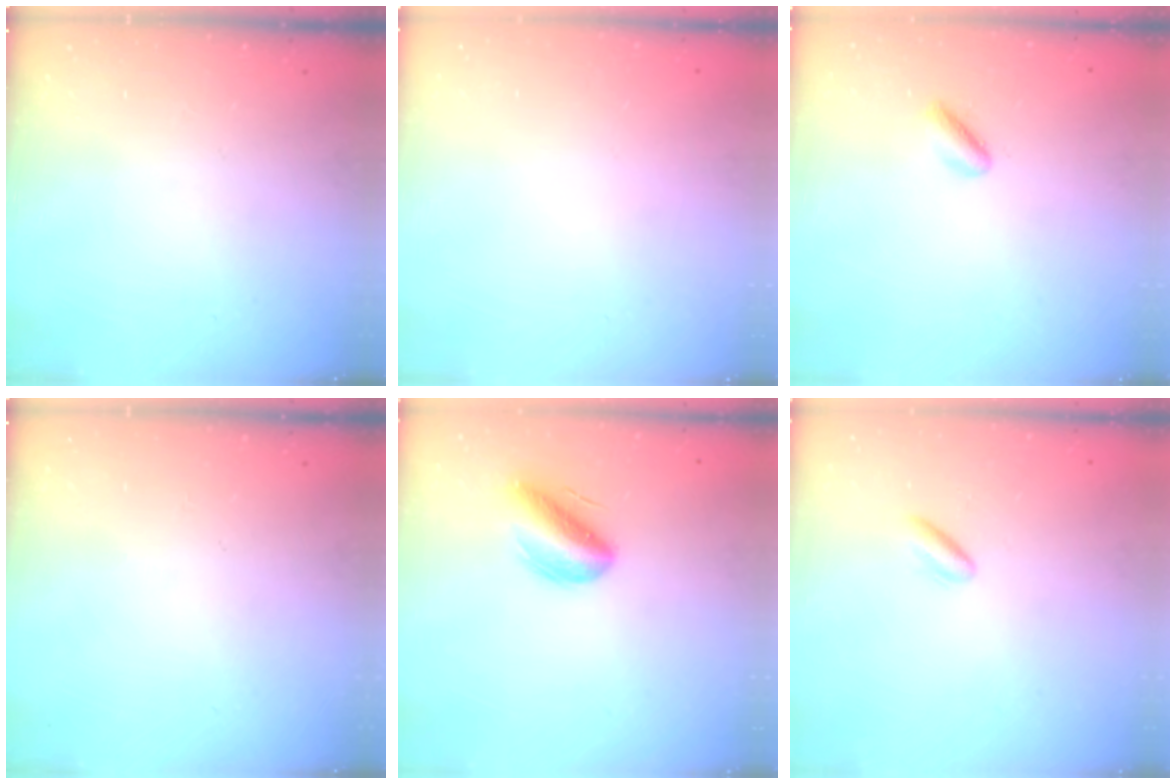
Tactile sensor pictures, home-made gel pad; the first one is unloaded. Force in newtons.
{"total": 2.0, "press": 2.0, "slide": 0.1}
{"total": 1.6, "press": 1.5, "slide": 0.5}
{"total": 0.0}
{"total": 10.9, "press": 10.4, "slide": 3.2}
{"total": 2.2, "press": 2.0, "slide": 0.9}